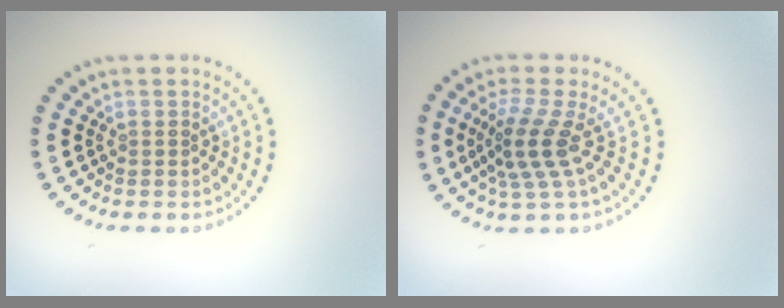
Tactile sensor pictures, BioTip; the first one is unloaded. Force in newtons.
{"total": 3.6, "press": 2.7, "slide": 2.5}